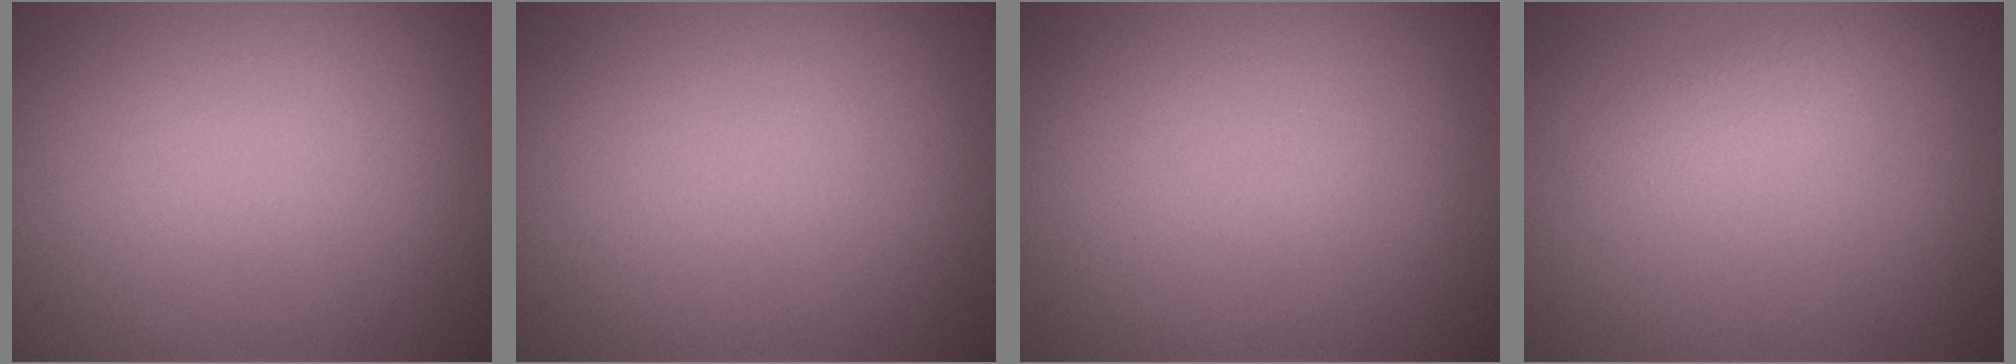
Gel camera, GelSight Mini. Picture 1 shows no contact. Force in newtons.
{"total": 0.0}
{"total": 0.0}
{"total": 1.4, "press": 1.4, "slide": 0.1}